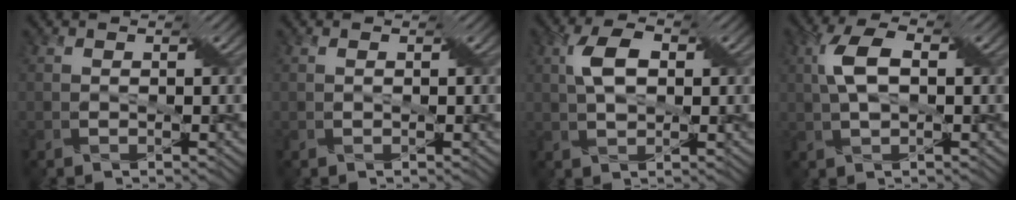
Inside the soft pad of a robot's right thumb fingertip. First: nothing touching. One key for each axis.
{"total": 0.0}
{"total": 5.3, "fx": 1.2, "fy": 2.8, "fz": 4.3, "tx": -0.091, "ty": 0.008, "tz": 0.020}
{"total": 5.8, "fx": 1.1, "fy": 2.7, "fz": 5.0, "tx": -0.114, "ty": 0.014, "tz": 0.016}